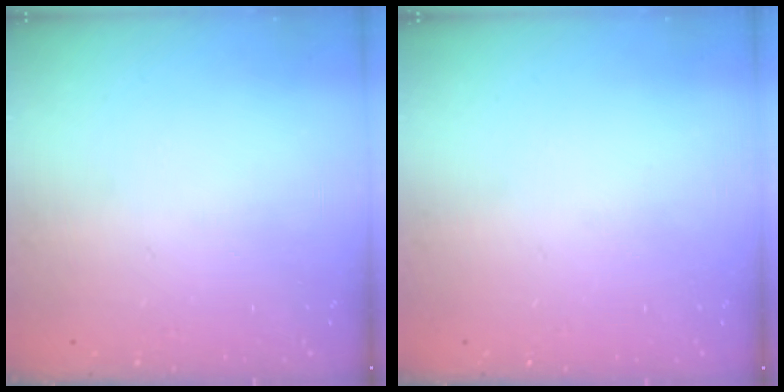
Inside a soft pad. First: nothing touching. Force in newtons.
{"total": 0.0}